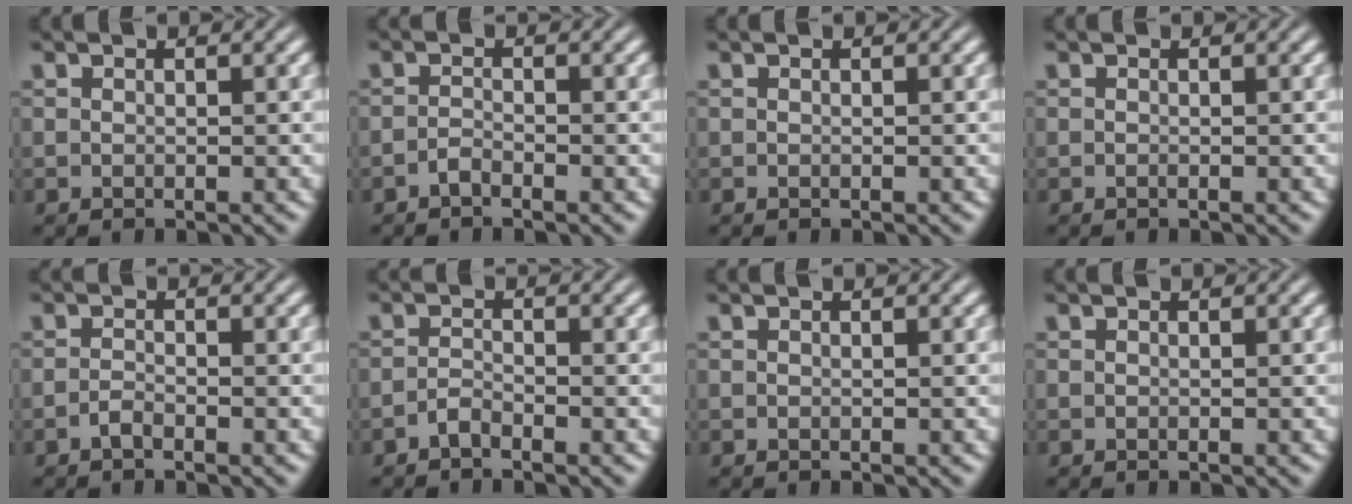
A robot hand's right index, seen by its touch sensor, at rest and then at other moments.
{"total": 1.5, "force": [-1.4, -0.6, 0.0], "torque": [0.005, -0.006, -0.022]}
{"total": 0.0}
{"total": 0.0}
{"total": 1.4, "force": [-1.2, -0.7, 0.1], "torque": [0.003, -0.005, -0.020]}
{"total": 1.7, "force": [-1.6, -0.6, 0.2], "torque": [0.003, -0.006, -0.026]}
{"total": 0.0}
{"total": 0.0}